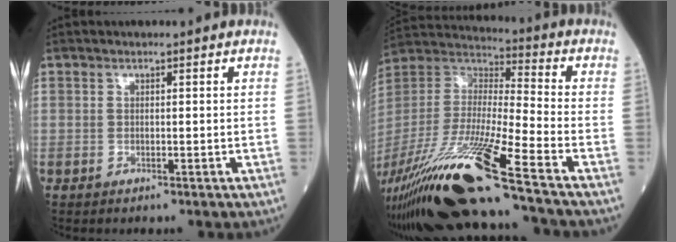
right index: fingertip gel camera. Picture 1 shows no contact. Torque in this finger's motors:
{"motor_torque": [1.25, -0.89, 0.90, 0.21]}